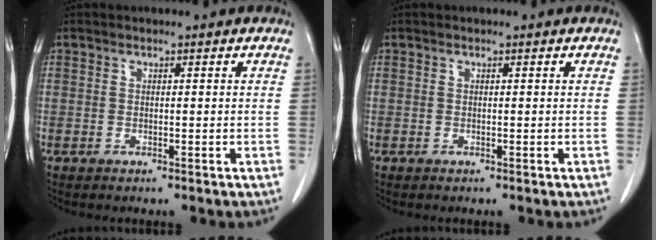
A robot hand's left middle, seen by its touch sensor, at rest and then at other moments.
{"total": 0.0}